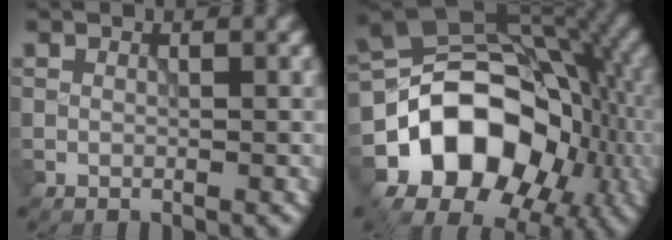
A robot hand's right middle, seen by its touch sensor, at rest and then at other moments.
{"total": 13.9, "force": [-4.6, 10.4, 8.1], "torque": [-0.116, -0.004, -0.081]}